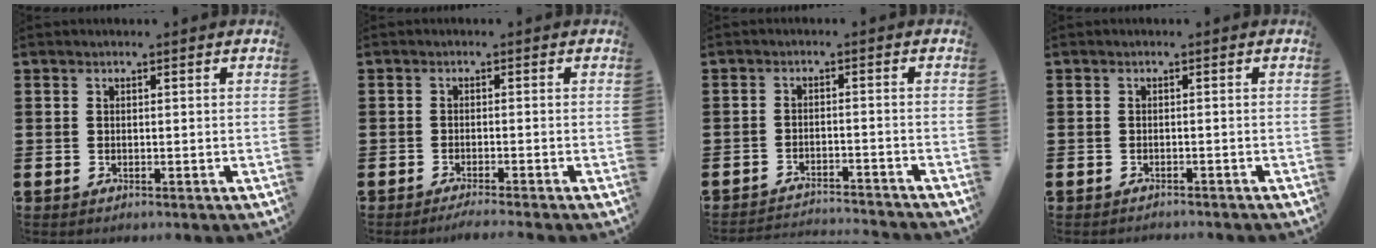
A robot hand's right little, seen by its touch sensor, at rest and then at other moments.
{"total": 1.2, "force": [-1.1, -0.2, 0.5], "torque": [-0.008, -0.001, -0.021]}
{"total": 2.5, "force": [-2.5, -0.1, -0.1], "torque": [-0.003, 0.001, -0.055]}
{"total": 0.7, "force": [-0.7, -0.1, 0.0], "torque": [-0.001, -0.001, -0.015]}